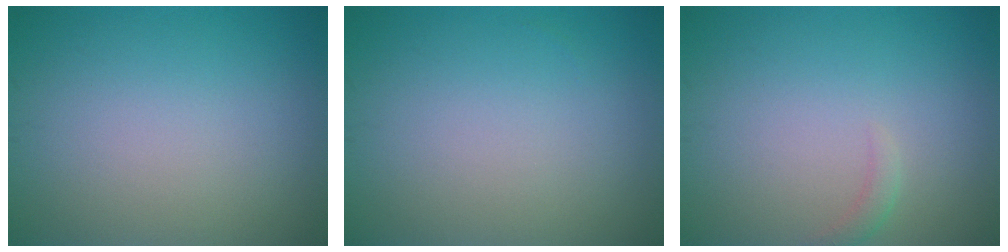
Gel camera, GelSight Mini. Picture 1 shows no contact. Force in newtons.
{"total": 0.0}
{"total": 1.0, "press": 0.9, "slide": 0.2}